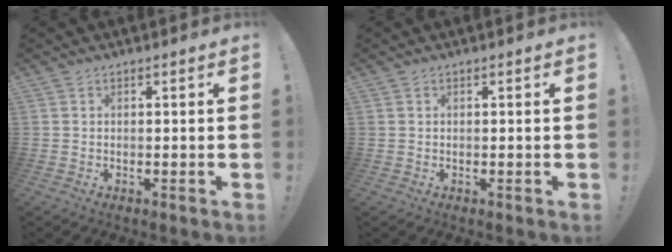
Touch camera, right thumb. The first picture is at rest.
{"total": 0.0}